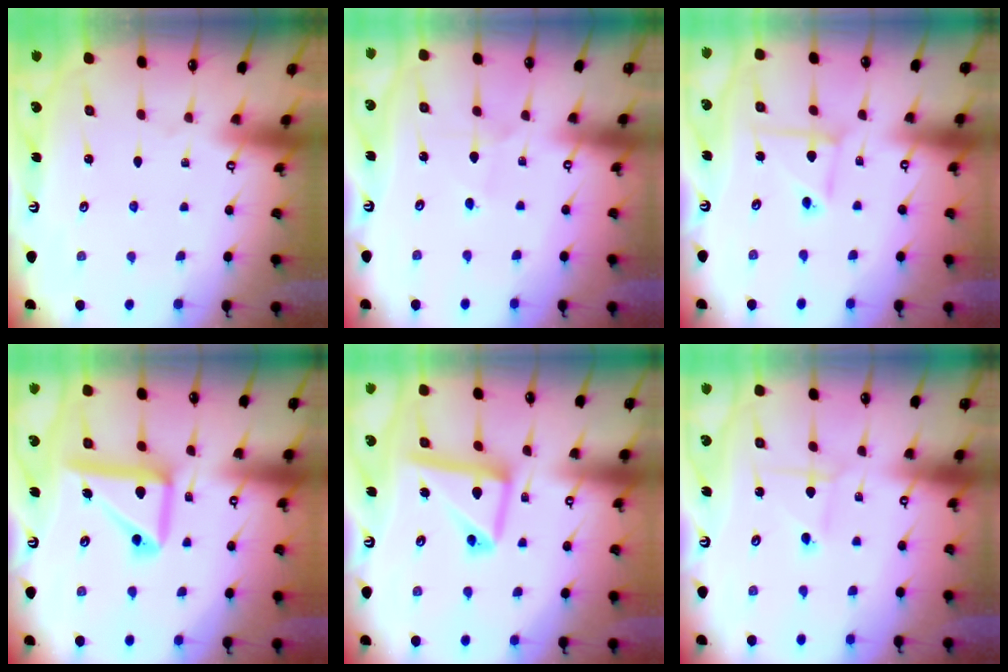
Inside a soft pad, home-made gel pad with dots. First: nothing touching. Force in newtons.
{"total": 3.2, "press": 3.1, "slide": 0.3}
{"total": 5.0, "press": 5.0, "slide": 0.4}
{"total": 16.5, "press": 16.5, "slide": 1.4}
{"total": 14.5, "press": 14.4, "slide": 1.4}
{"total": 1.0, "press": 1.0, "slide": 0.1}